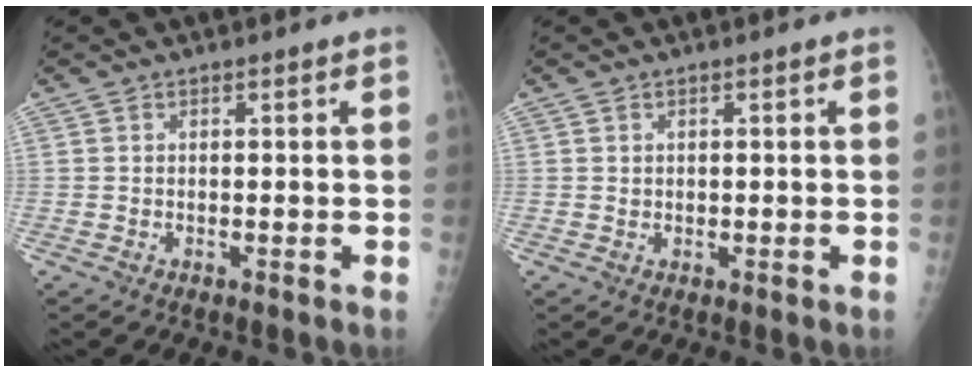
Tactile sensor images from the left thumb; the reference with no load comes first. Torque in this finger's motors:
{"motor_torque": [0.06, -0.20, -0.04, 0.07, 0.00]}